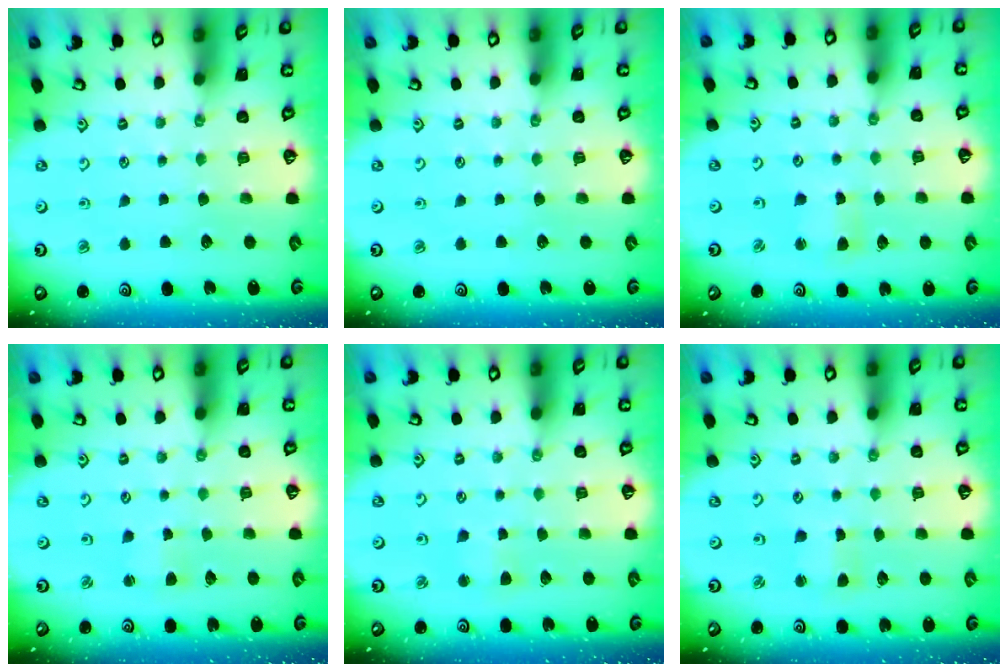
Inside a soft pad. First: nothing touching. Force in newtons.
{"total": 0.0}
{"total": 2.8, "press": 2.8, "slide": 0.3}
{"total": 2.7, "press": 2.6, "slide": 0.4}
{"total": 2.7, "press": 2.7, "slide": 0.4}
{"total": 3.0, "press": 3.0, "slide": 0.6}